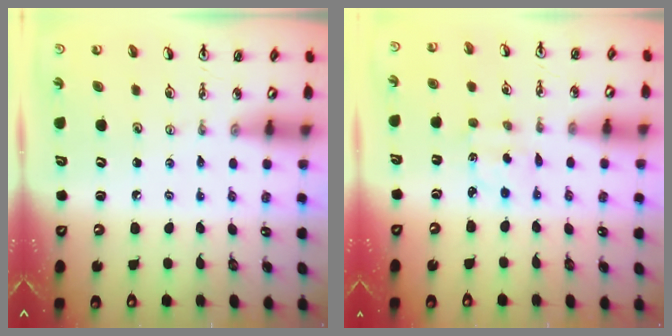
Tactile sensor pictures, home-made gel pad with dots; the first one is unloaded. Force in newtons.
{"total": 2.1, "press": 2.1, "slide": 0.6}